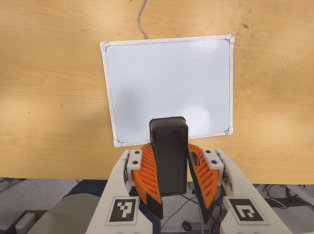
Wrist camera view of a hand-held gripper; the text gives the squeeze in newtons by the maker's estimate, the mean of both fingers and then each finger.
{"total": 9.0, "left": 9.1, "right": 8.9}